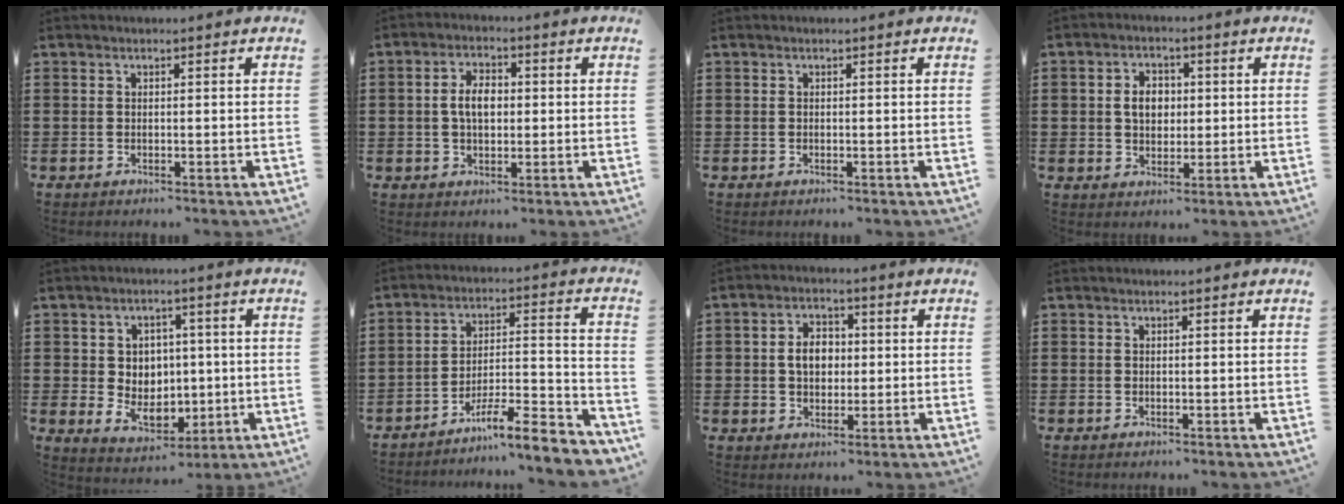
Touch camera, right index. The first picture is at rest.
{"total": 4.6, "force": [0.2, 2.6, 3.8], "torque": [-0.069, 0.007, 0.000]}
{"total": 0.0}
{"total": 4.3, "force": [0.4, 3.3, 2.8], "torque": [-0.056, 0.010, 0.003]}
{"total": 5.8, "force": [0.3, 5.4, 2.2], "torque": [-0.039, 0.004, 0.005]}
{"total": 8.2, "force": [-7.1, 0.5, 4.0], "torque": [-0.057, 0.008, -0.136]}
{"total": 4.7, "force": [0.1, 3.5, 3.0], "torque": [-0.060, 0.011, -0.003]}
{"total": 0.0}